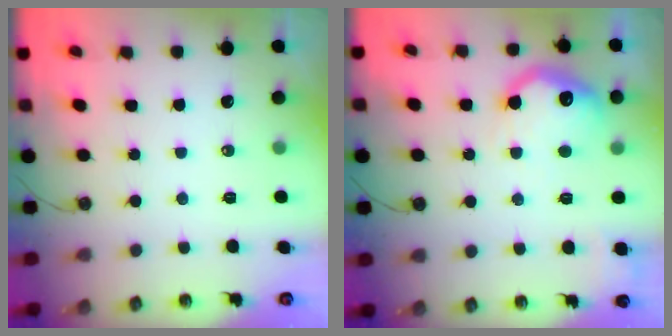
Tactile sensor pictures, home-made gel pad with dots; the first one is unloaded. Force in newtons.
{"total": 14.6, "press": 14.6, "slide": 0.8}